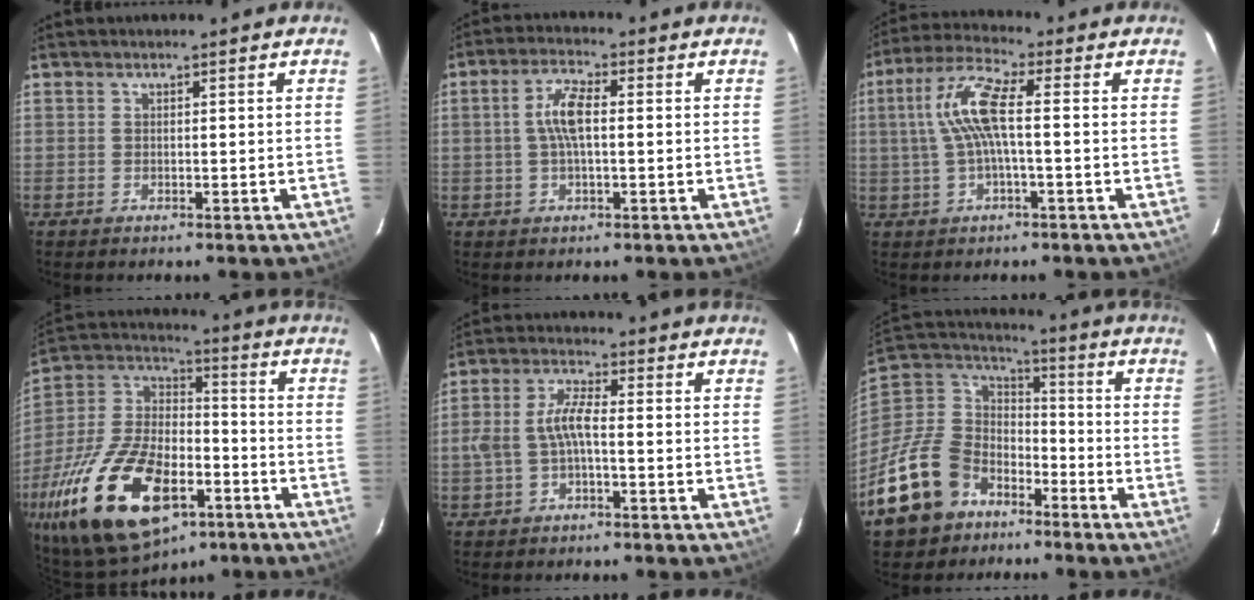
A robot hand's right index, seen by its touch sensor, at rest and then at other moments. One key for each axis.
{"total": 5.8, "fx": 0.1, "fy": 1.9, "fz": 5.5, "tx": -0.112, "ty": 0.011, "tz": 0.001}
{"total": 9.2, "fx": 0.2, "fy": 1.8, "fz": 9.0, "tx": -0.189, "ty": 0.013, "tz": 0.007}
{"total": 26.1, "fx": -13.2, "fy": 12.9, "fz": 18.4, "tx": -0.379, "ty": -0.018, "tz": -0.218}
{"total": 5.5, "fx": -1.3, "fy": 1.8, "fz": 5.1, "tx": -0.109, "ty": 0.013, "tz": -0.022}
{"total": 17.2, "fx": -11.1, "fy": 11.9, "fz": 5.7, "tx": -0.156, "ty": 0.030, "tz": -0.175}